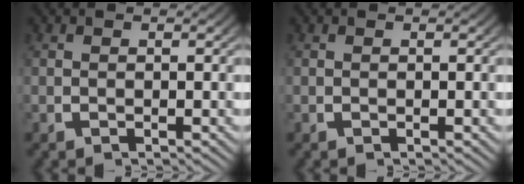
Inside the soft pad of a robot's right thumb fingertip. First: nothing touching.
{"total": 0.0}